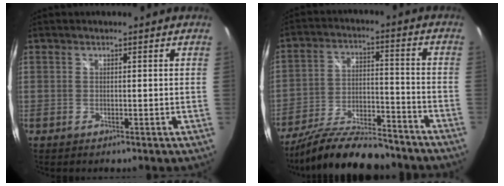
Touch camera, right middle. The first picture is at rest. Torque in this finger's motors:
{"motor_torque": [0.91, -1.23, 0.03, 0.01]}